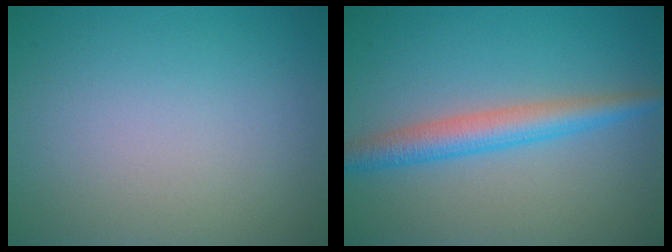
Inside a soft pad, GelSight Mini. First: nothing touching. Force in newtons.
{"total": 3.8, "press": 3.8, "slide": 0.1}